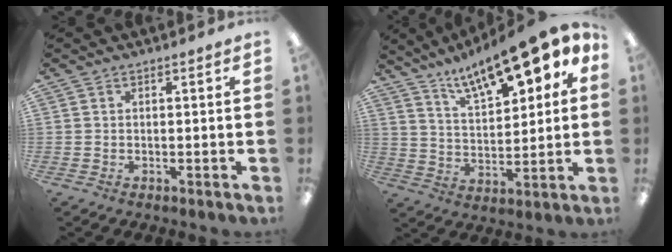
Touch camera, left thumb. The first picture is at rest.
{"total": 16.5, "force": [12.8, 5.2, 9.2], "torque": [-0.159, -0.079, 0.217]}